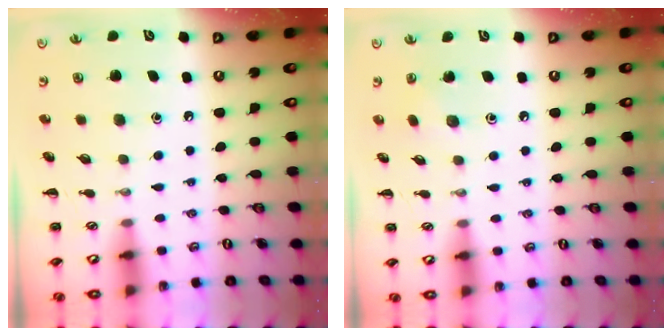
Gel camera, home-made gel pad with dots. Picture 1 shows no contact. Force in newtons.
{"total": 2.3, "press": 2.2, "slide": 0.8}